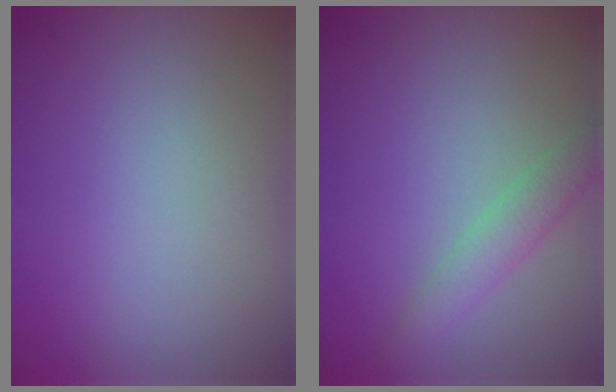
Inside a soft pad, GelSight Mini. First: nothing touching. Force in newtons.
{"total": 2.6, "press": 2.6, "slide": 0.2}